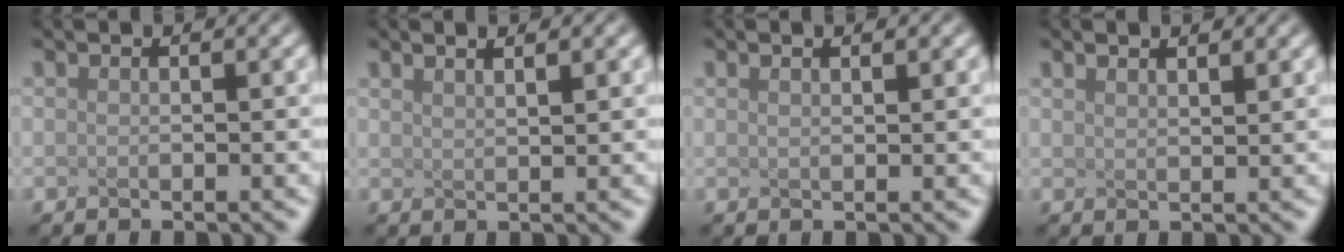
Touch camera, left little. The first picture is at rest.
{"total": 1.3, "force": [1.1, 0.1, 0.8], "torque": [-0.008, 0.012, 0.016]}
{"total": 1.6, "force": [0.9, 0.5, 1.1], "torque": [-0.009, 0.022, 0.003]}
{"total": 1.5, "force": [1.3, 0.3, 0.6], "torque": [-0.004, 0.016, 0.017]}